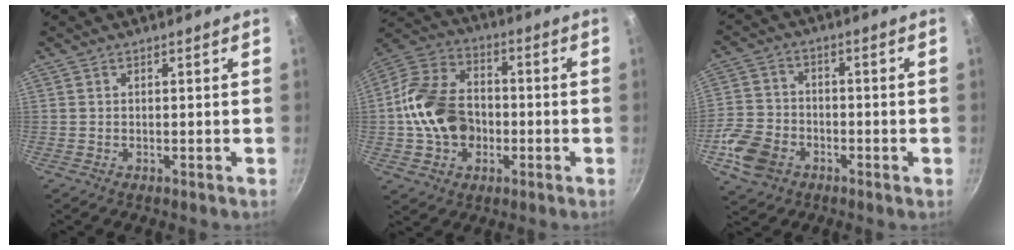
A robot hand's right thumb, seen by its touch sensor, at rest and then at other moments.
{"total": 15.7, "force": [-1.8, 11.9, 10.1], "torque": [-0.164, 0.035, -0.044]}
{"total": 10.2, "force": [-4.2, 7.7, 5.3], "torque": [-0.093, 0.022, -0.090]}